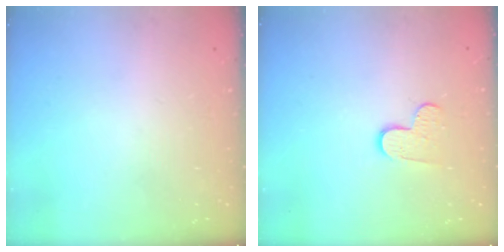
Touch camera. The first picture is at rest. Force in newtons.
{"total": 7.9, "press": 7.9, "slide": 0.5}